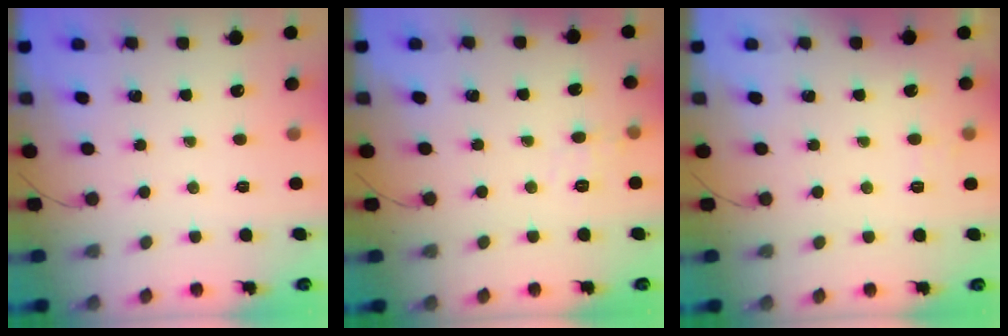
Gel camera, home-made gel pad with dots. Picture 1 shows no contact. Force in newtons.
{"total": 5.5, "press": 5.3, "slide": 1.4}
{"total": 4.7, "press": 4.5, "slide": 1.2}